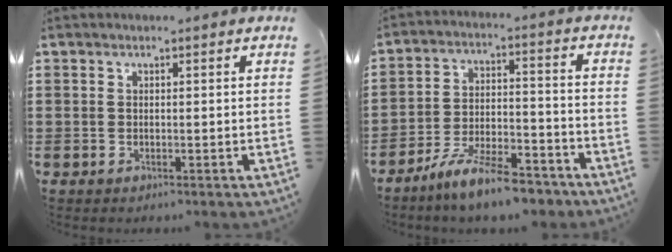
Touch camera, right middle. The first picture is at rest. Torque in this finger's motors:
{"motor_torque": [1.34, -0.79, 0.67, 0.08]}